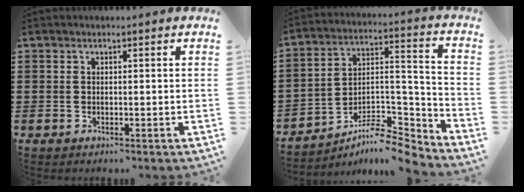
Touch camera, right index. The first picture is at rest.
{"total": 8.2, "force": [-7.2, 2.2, 3.2], "torque": [-0.049, 0.011, -0.139]}